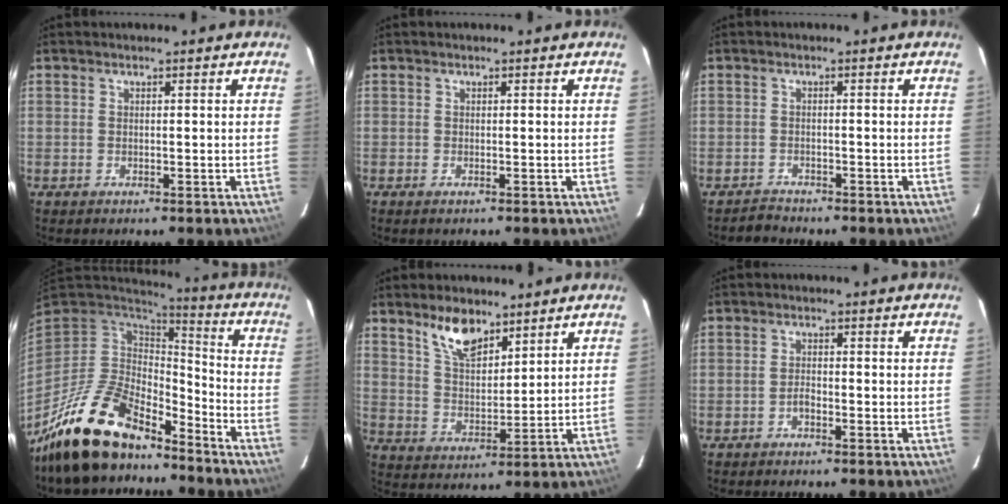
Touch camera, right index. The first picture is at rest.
{"total": 0.0}
{"total": 2.0, "force": [-1.8, 0.8, -0.4], "torque": [0.006, 0.004, -0.032]}
{"total": 19.4, "force": [-14.9, 7.2, 10.1], "torque": [-0.206, -0.026, -0.264]}
{"total": 8.7, "force": [6.2, 3.7, 4.8], "torque": [-0.080, 0.004, 0.123]}
{"total": 1.4, "force": [-1.0, 0.6, 0.8], "torque": [-0.016, 0.004, -0.019]}